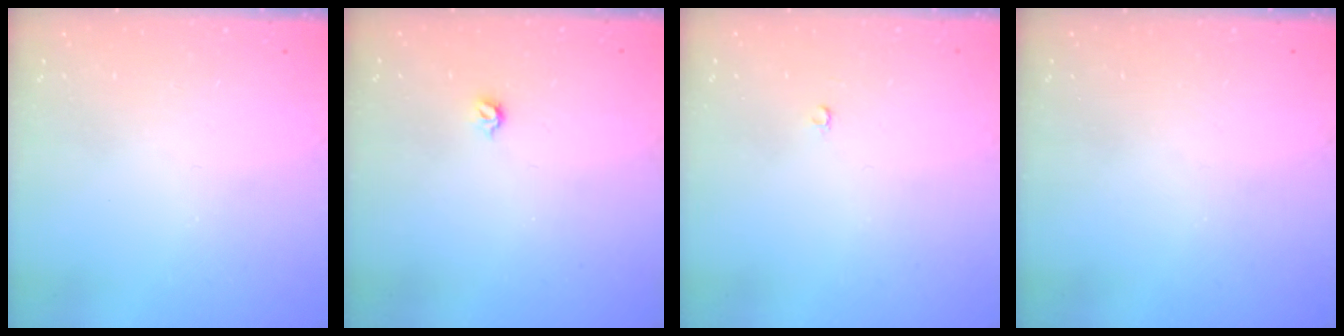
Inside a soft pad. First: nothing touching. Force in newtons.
{"total": 3.9, "press": 3.8, "slide": 0.7}
{"total": 2.1, "press": 2.1, "slide": 0.2}
{"total": 0.0}